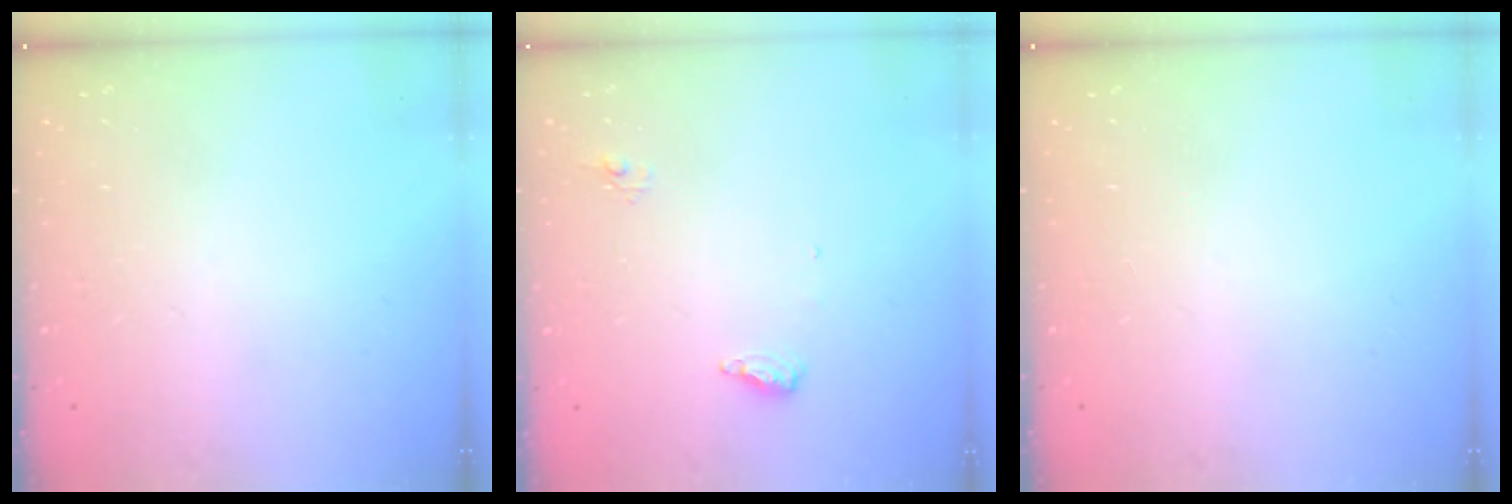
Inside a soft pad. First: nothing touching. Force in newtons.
{"total": 6.5, "press": 6.4, "slide": 1.1}
{"total": 0.0}